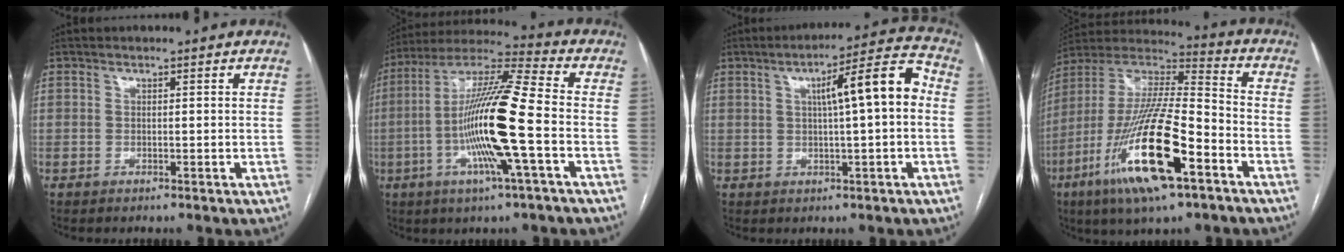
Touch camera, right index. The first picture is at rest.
{"total": 17.0, "force": [-3.6, 0.1, 16.7], "torque": [-0.321, -0.002, -0.077]}
{"total": 10.0, "force": [1.2, 0.8, 9.9], "torque": [-0.144, 0.027, 0.015]}
{"total": 21.9, "force": [-9.7, 3.7, 19.3], "torque": [-0.402, -0.035, -0.175]}